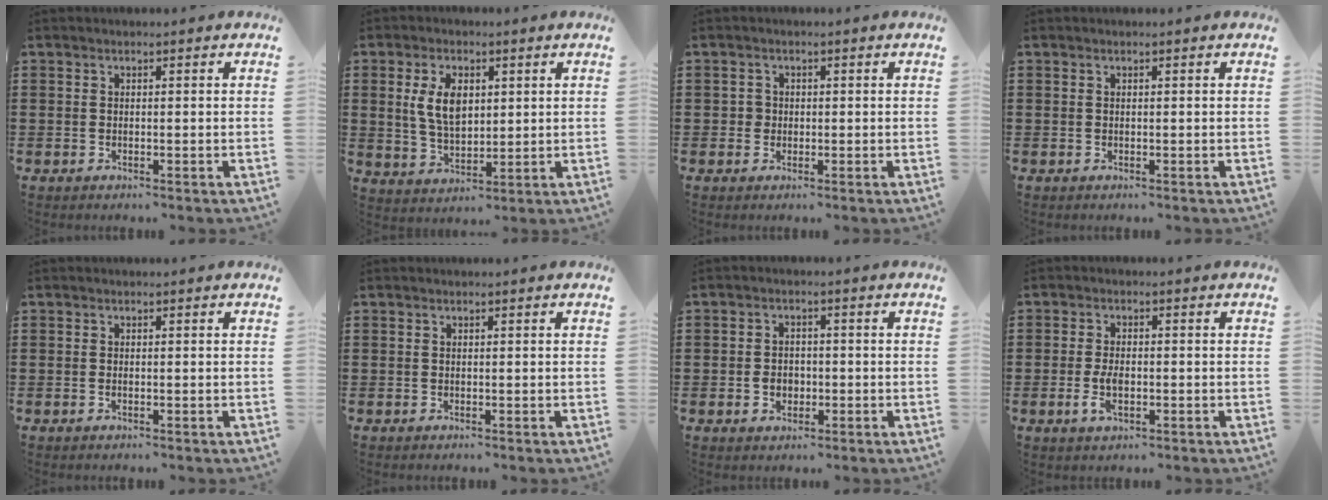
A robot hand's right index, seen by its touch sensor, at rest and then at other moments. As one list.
[{"total": 7.0, "force": [1.6, 3.9, 5.5], "torque": [-0.117, 0.007, 0.024]}, {"total": 1.4, "force": [-0.1, 1.3, 0.4], "torque": [-0.012, 0.006, -0.005]}, {"total": 0.0}, {"total": 0.0}, {"total": 0.0}, {"total": 3.0, "force": [-0.7, 2.3, 1.7], "torque": [-0.039, 0.003, -0.016]}, {"total": 3.9, "force": [-1.0, 1.8, 3.3], "torque": [-0.081, -0.005, -0.022]}]